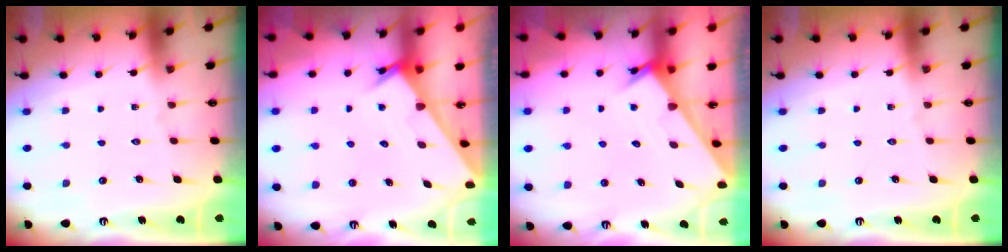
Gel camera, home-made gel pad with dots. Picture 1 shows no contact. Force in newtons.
{"total": 2.4, "press": 2.4, "slide": 0.1}
{"total": 2.4, "press": 2.4, "slide": 0.1}
{"total": 0.0}